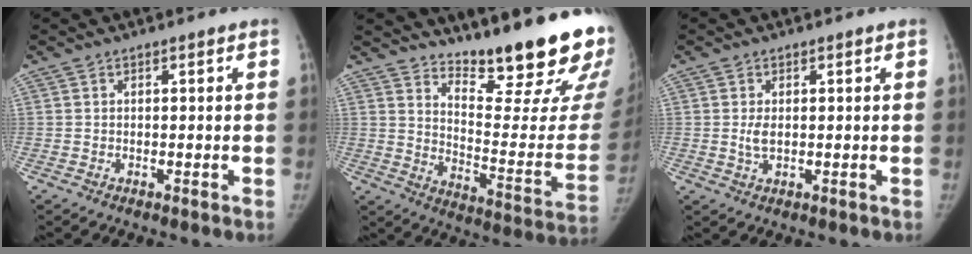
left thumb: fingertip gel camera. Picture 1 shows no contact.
{"total": 26.4, "force": [19.8, 5.4, 16.7], "torque": [-0.205, -0.158, 0.274]}
{"total": 2.7, "force": [0.3, 1.7, 2.1], "torque": [-0.039, -0.005, 0.010]}